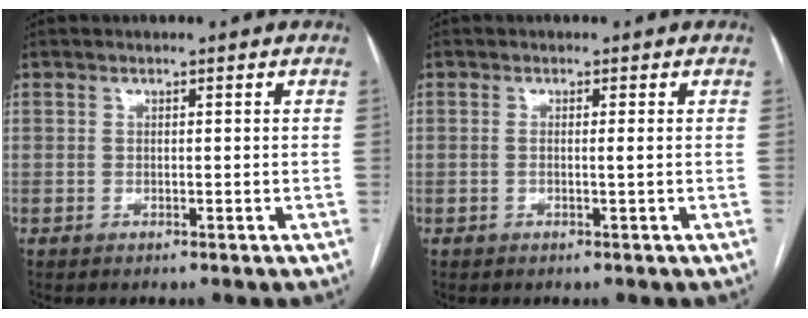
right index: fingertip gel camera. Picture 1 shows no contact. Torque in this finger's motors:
{"motor_torque": [0.02, 0.07, -0.08, 0.00]}